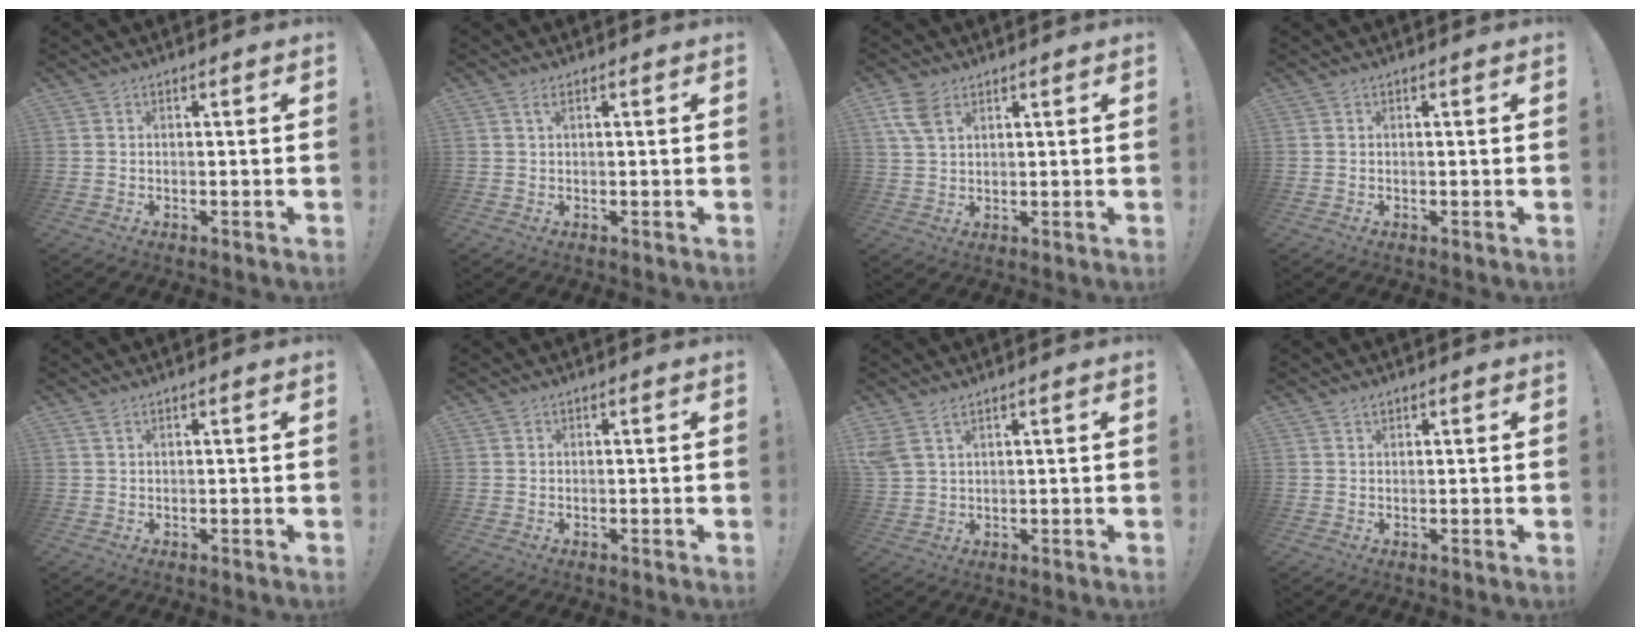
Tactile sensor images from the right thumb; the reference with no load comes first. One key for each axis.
{"total": 1.5, "fx": 0.5, "fy": 0.5, "fz": 1.4, "tx": -0.029, "ty": 0.002, "tz": 0.008}
{"total": 6.8, "fx": 3.6, "fy": 3.9, "fz": 4.2, "tx": -0.075, "ty": -0.005, "tz": 0.073}
{"total": 0.0}
{"total": 1.2, "fx": 0.7, "fy": 0.5, "fz": 0.8, "tx": -0.022, "ty": 0.004, "tz": 0.015}
{"total": 0.0}
{"total": 4.4, "fx": 2.9, "fy": 1.6, "fz": 3.0, "tx": -0.065, "ty": -0.006, "tz": 0.060}
{"total": 0.9, "fx": 0.7, "fy": 0.5, "fz": 0.3, "tx": -0.006, "ty": 0.000, "tz": 0.013}